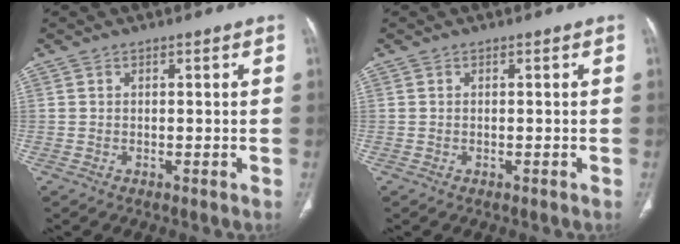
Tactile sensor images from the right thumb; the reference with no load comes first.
{"total": 0.0}